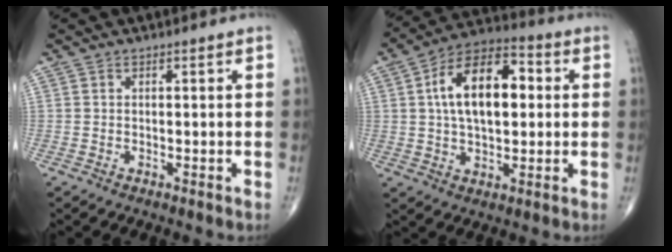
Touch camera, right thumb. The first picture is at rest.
{"total": 15.9, "force": [2.4, 8.6, 13.1], "torque": [-0.206, 0.022, 0.033]}